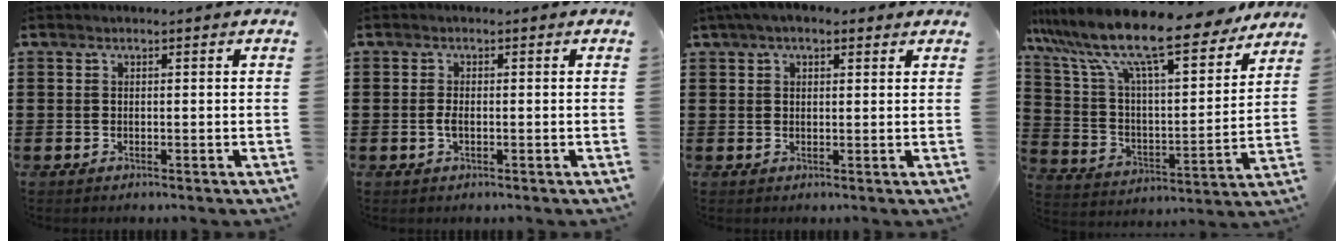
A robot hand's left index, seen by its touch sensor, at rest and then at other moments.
{"total": 1.6, "force": [-0.3, 0.6, 1.5], "torque": [-0.043, -0.006, -0.010]}
{"total": 3.2, "force": [2.1, 1.4, 1.9], "torque": [-0.043, 0.009, 0.038]}
{"total": 14.3, "force": [11.6, 1.6, 8.2], "torque": [-0.200, -0.069, 0.196]}